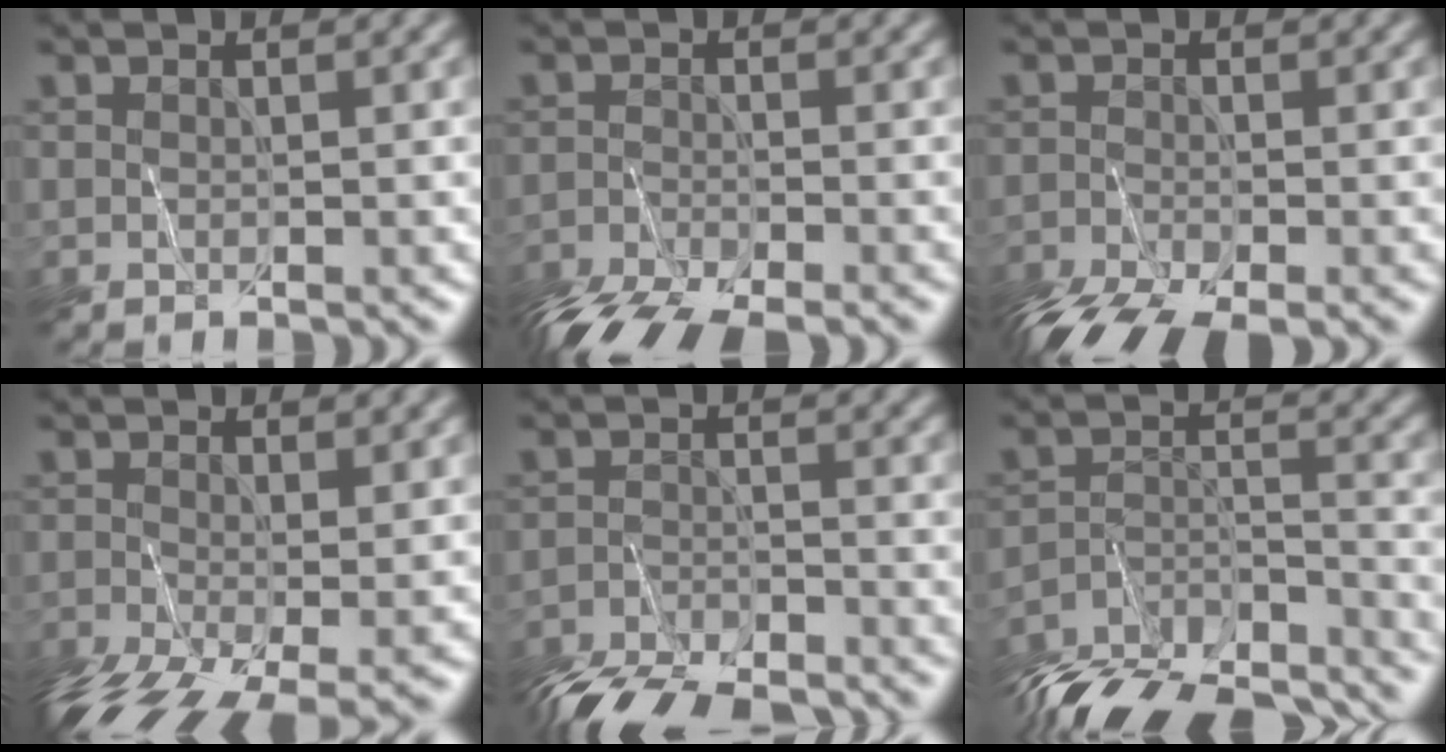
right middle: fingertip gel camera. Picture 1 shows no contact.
{"total": 6.9, "force": [-5.8, 1.8, 3.3], "torque": [-0.061, -0.034, -0.109]}
{"total": 6.7, "force": [-5.0, 2.3, 3.9], "torque": [-0.082, -0.026, -0.097]}
{"total": 7.5, "force": [-4.4, 2.9, 5.4], "torque": [-0.118, -0.035, -0.082]}
{"total": 7.5, "force": [-7.1, 1.3, 2.1], "torque": [-0.038, -0.026, -0.130]}
{"total": 16.7, "force": [-16.1, 3.3, 3.0], "torque": [-0.039, -0.008, -0.220]}